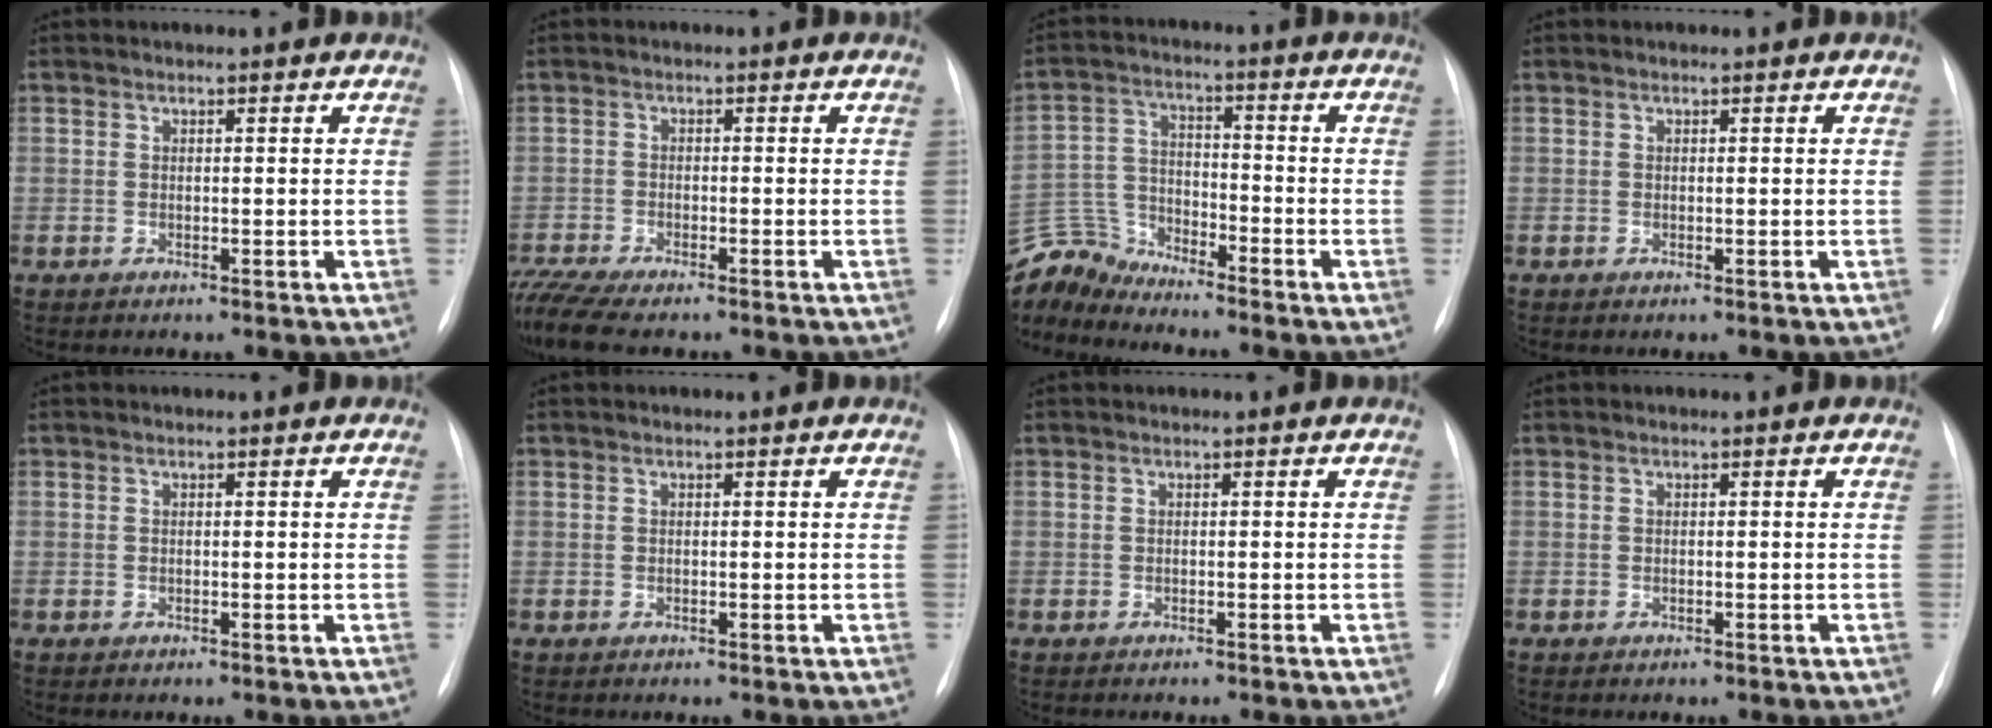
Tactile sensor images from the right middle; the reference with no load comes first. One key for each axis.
{"total": 7.9, "fx": -6.7, "fy": 1.2, "fz": 4.0, "tx": -0.079, "ty": -0.011, "tz": -0.114}
{"total": 8.2, "fx": -8.1, "fy": 0.0, "fz": -0.5, "tx": 0.002, "ty": 0.015, "tz": -0.161}
{"total": 0.0}
{"total": 0.0}
{"total": 0.0}
{"total": 1.8, "fx": -1.6, "fy": 0.4, "fz": 0.9, "tx": -0.012, "ty": -0.004, "tz": -0.016}
{"total": 0.9, "fx": -0.7, "fy": 0.3, "fz": 0.4, "tx": -0.009, "ty": -0.001, "tz": -0.008}